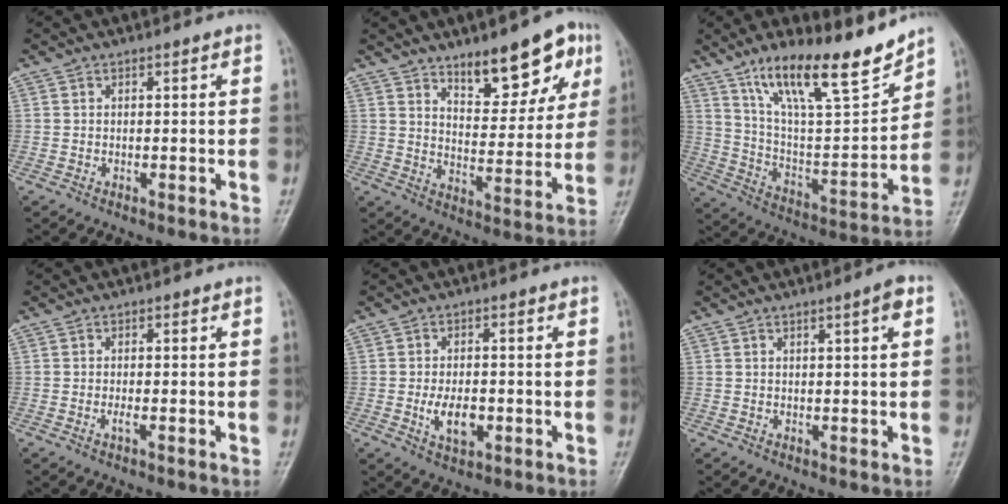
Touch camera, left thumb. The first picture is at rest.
{"total": 13.8, "force": [8.2, 5.8, 9.5], "torque": [-0.084, -0.045, 0.124]}
{"total": 20.2, "force": [14.6, 5.2, 13.0], "torque": [-0.176, -0.080, 0.257]}
{"total": 1.2, "force": [-0.2, 0.4, 1.1], "torque": [-0.016, -0.001, -0.007]}
{"total": 6.1, "force": [-1.4, 3.6, 4.7], "torque": [-0.074, 0.001, -0.021]}
{"total": 2.6, "force": [1.2, 0.3, 2.3], "torque": [-0.030, -0.002, 0.017]}